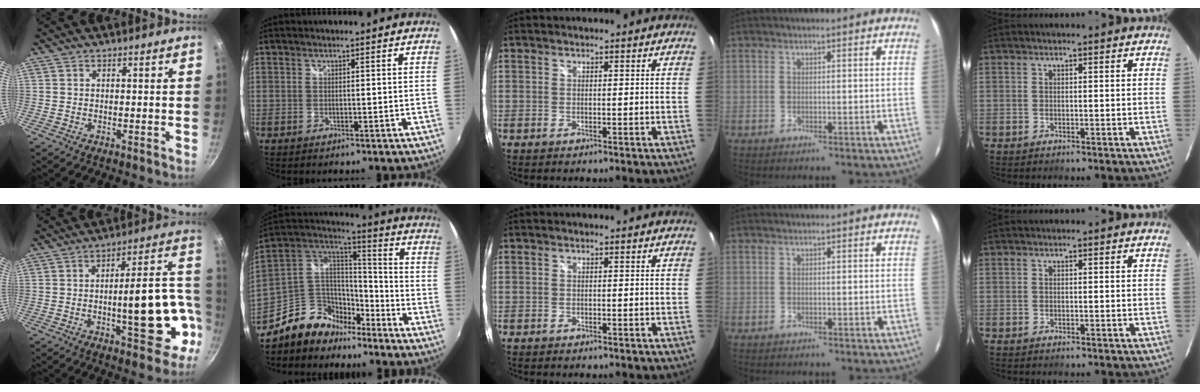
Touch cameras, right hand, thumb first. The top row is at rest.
{"thumb": {"total": 17.1, "force": [-4.3, 6.2, 15.3], "torque": [-0.181, 0.040, -0.054]}, "index": {"total": 13.7, "force": [-9.3, 9.1, 4.2], "torque": [-0.105, 0.051, -0.158]}}